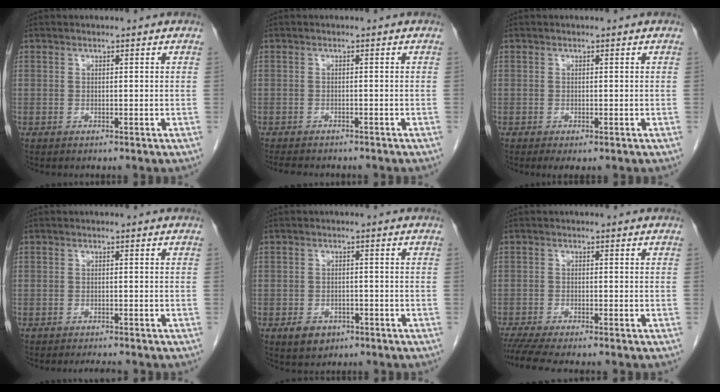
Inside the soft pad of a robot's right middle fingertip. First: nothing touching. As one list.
[{"total": 7.1, "force": [-6.1, 2.0, 3.0], "torque": [-0.045, -0.007, -0.078]}, {"total": 1.9, "force": [-1.1, 0.7, 1.3], "torque": [-0.016, -0.004, -0.011]}, {"total": 2.2, "force": [-2.1, 0.2, 0.7], "torque": [-0.011, -0.005, -0.027]}, {"total": 3.5, "force": [-2.0, 2.4, 1.5], "torque": [-0.024, 0.003, -0.020]}, {"total": 6.2, "force": [-5.4, -0.1, 3.1], "torque": [-0.046, -0.015, -0.088]}]